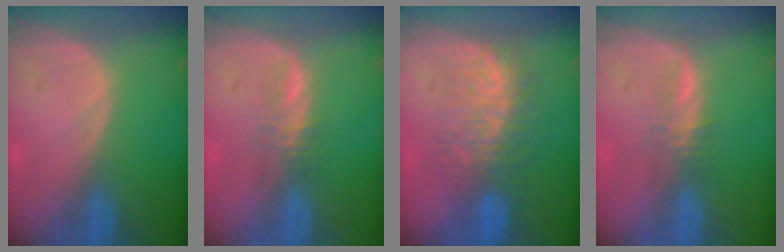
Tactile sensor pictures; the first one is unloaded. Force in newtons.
{"total": 2.3, "press": 2.2, "slide": 0.6}
{"total": 7.8, "press": 7.7, "slide": 1.3}
{"total": 2.3, "press": 2.2, "slide": 0.6}